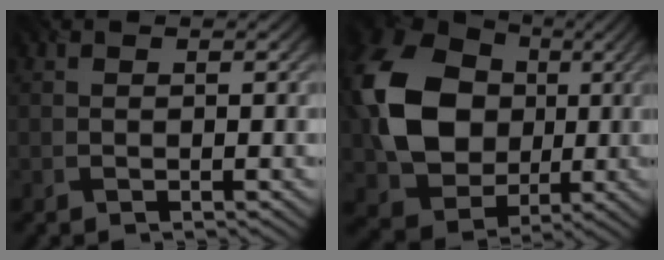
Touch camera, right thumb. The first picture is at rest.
{"total": 16.2, "force": [1.2, 12.9, 9.8], "torque": [-0.240, 0.009, 0.016]}